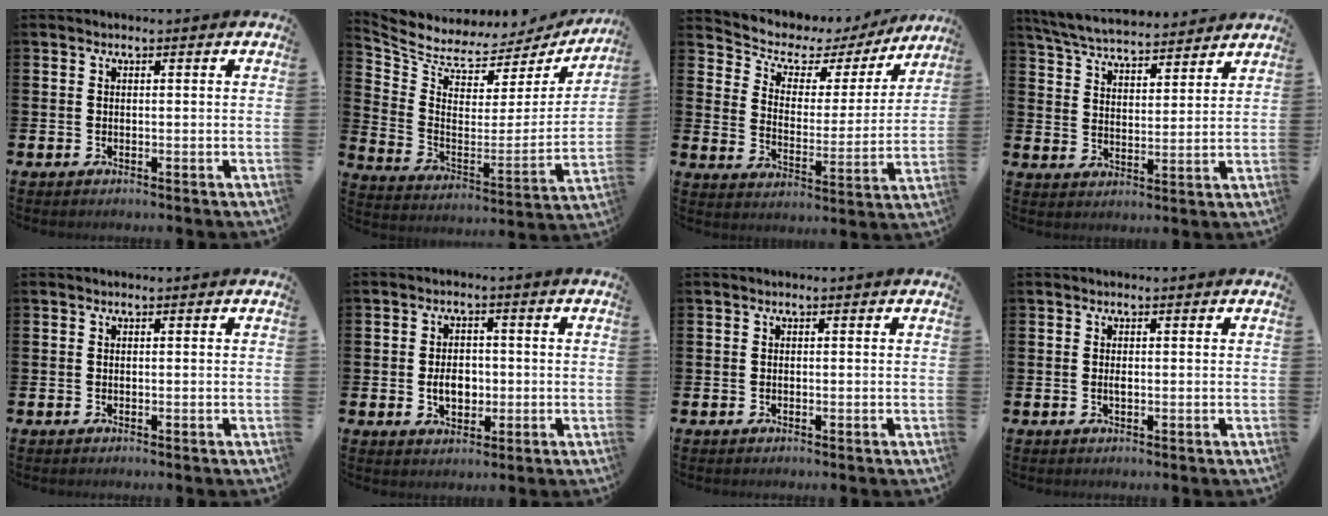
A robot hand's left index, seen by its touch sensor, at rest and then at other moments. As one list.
[{"total": 6.0, "force": [5.4, 2.4, 1.1], "torque": [-0.064, -0.051, 0.089]}, {"total": 6.1, "force": [4.8, 3.3, 1.8], "torque": [-0.065, -0.031, 0.076]}, {"total": 5.9, "force": [5.8, 0.8, 0.8], "torque": [-0.042, -0.039, 0.102]}, {"total": 0.0}, {"total": 4.1, "force": [-0.5, 3.0, 2.8], "torque": [-0.042, 0.003, -0.015]}, {"total": 0.0}, {"total": 0.7, "force": [0.0, 0.3, 0.7], "torque": [-0.014, 0.000, -0.001]}]